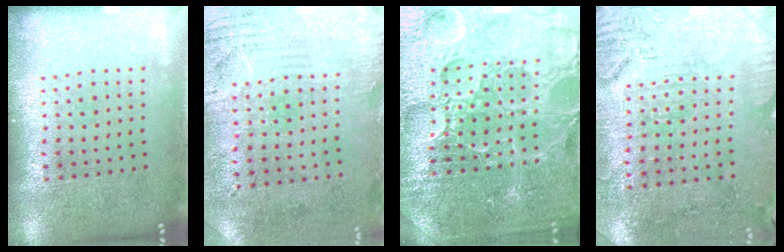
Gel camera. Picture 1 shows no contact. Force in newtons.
{"total": 3.2, "press": 2.6, "slide": 1.9}
{"total": 5.2, "press": 4.9, "slide": 1.8}
{"total": 3.1, "press": 2.8, "slide": 1.3}